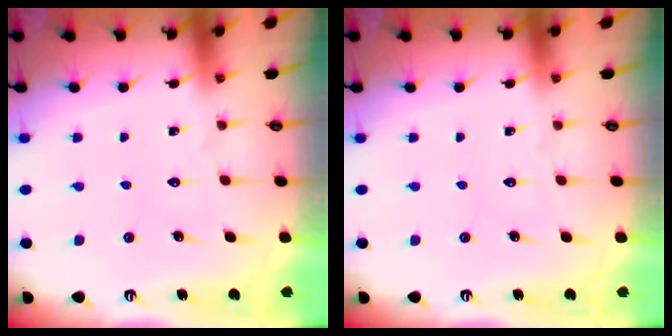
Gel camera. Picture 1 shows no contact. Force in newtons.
{"total": 0.0}